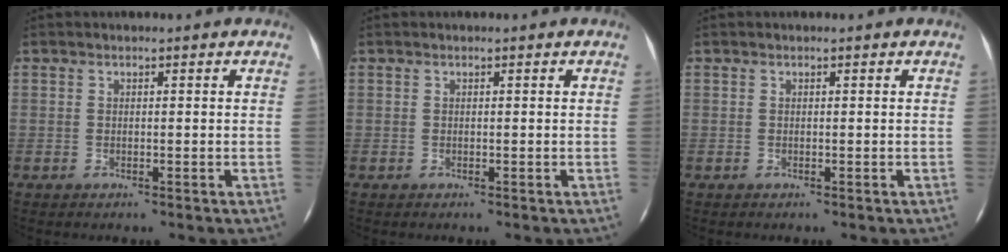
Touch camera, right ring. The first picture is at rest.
{"total": 0.0}
{"total": 0.0}